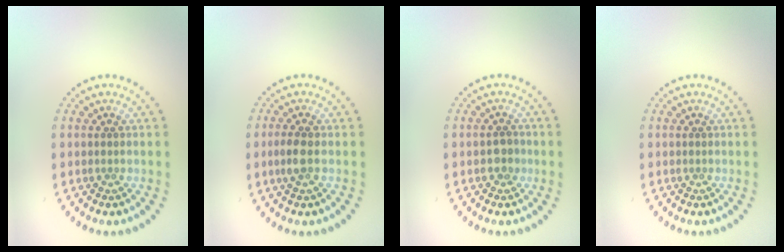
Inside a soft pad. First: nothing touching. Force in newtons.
{"total": 1.8, "press": 1.7, "slide": 0.4}
{"total": 1.5, "press": 1.4, "slide": 0.3}
{"total": 0.0}